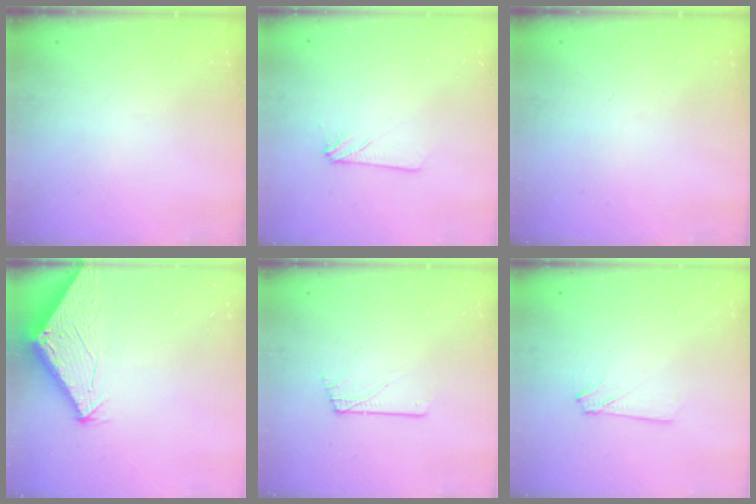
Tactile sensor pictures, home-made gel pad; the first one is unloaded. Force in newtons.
{"total": 3.4, "press": 3.4, "slide": 0.4}
{"total": 0.0}
{"total": 2.9, "press": 2.9, "slide": 0.1}
{"total": 0.9, "press": 0.9, "slide": 0.0}
{"total": 2.9, "press": 2.9, "slide": 0.4}